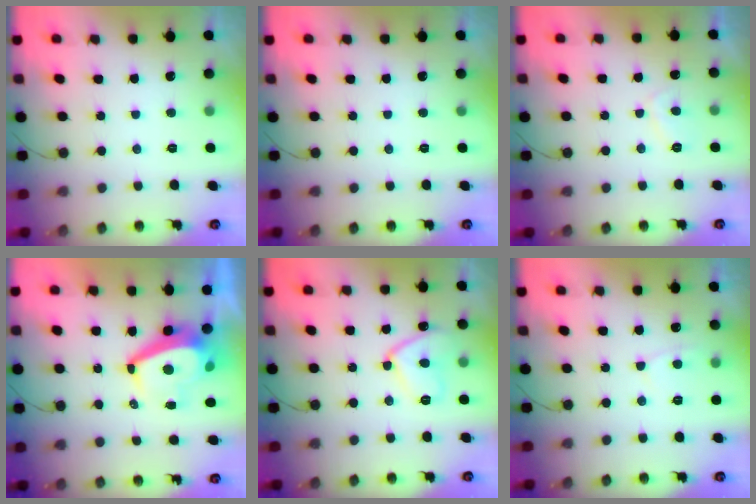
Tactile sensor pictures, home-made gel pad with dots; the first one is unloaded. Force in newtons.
{"total": 0.0}
{"total": 2.5, "press": 2.3, "slide": 0.8}
{"total": 9.6, "press": 9.6, "slide": 1.1}
{"total": 10.8, "press": 10.7, "slide": 1.0}
{"total": 3.9, "press": 3.9, "slide": 0.5}